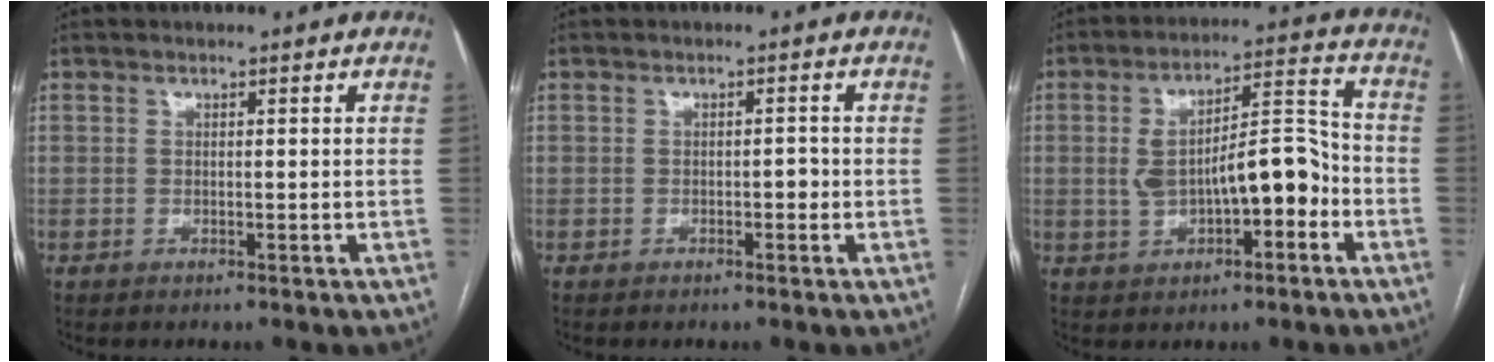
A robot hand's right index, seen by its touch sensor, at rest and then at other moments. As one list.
[{"total": 1.4, "force": [-0.4, 0.7, 1.1], "torque": [-0.013, 0.004, -0.007]}, {"total": 11.4, "force": [-2.1, 4.2, 10.5], "torque": [-0.177, 0.035, -0.023]}]